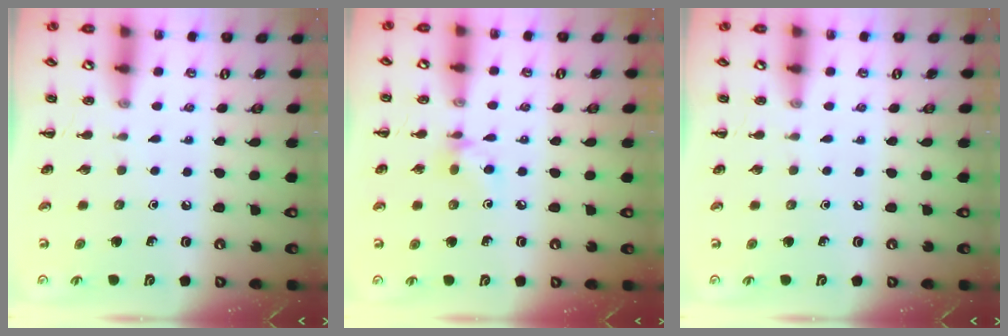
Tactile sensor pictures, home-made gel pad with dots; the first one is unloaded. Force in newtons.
{"total": 5.2, "press": 5.1, "slide": 0.8}
{"total": 0.0}